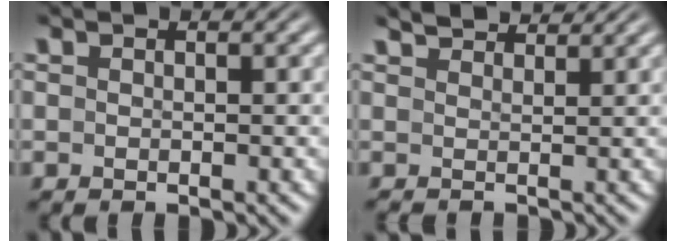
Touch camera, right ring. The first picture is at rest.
{"total": 1.7, "force": [1.7, 0.0, 0.4], "torque": [0.001, -0.007, 0.039]}